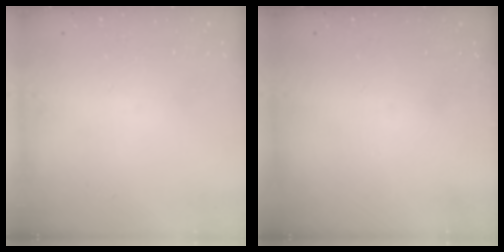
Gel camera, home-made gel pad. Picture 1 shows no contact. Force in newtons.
{"total": 0.0}